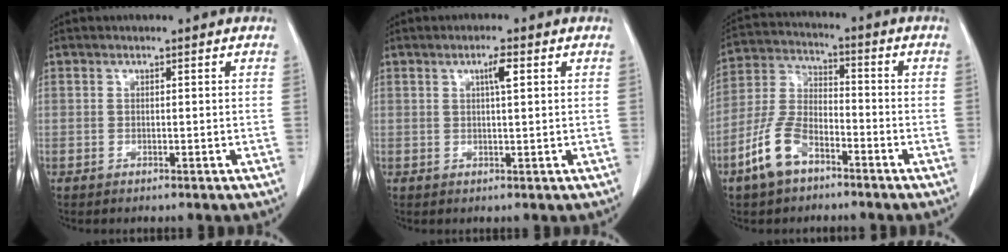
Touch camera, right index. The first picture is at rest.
{"total": 2.5, "force": [0.9, 0.1, 2.3], "torque": [-0.041, 0.001, 0.015]}
{"total": 9.5, "force": [-5.6, 4.8, 6.0], "torque": [-0.149, 0.008, -0.110]}